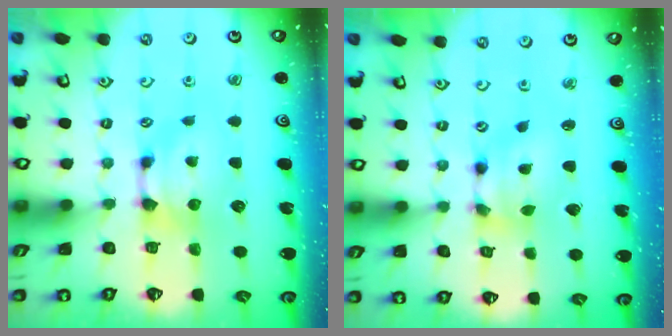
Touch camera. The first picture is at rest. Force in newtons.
{"total": 5.0, "press": 4.6, "slide": 1.9}